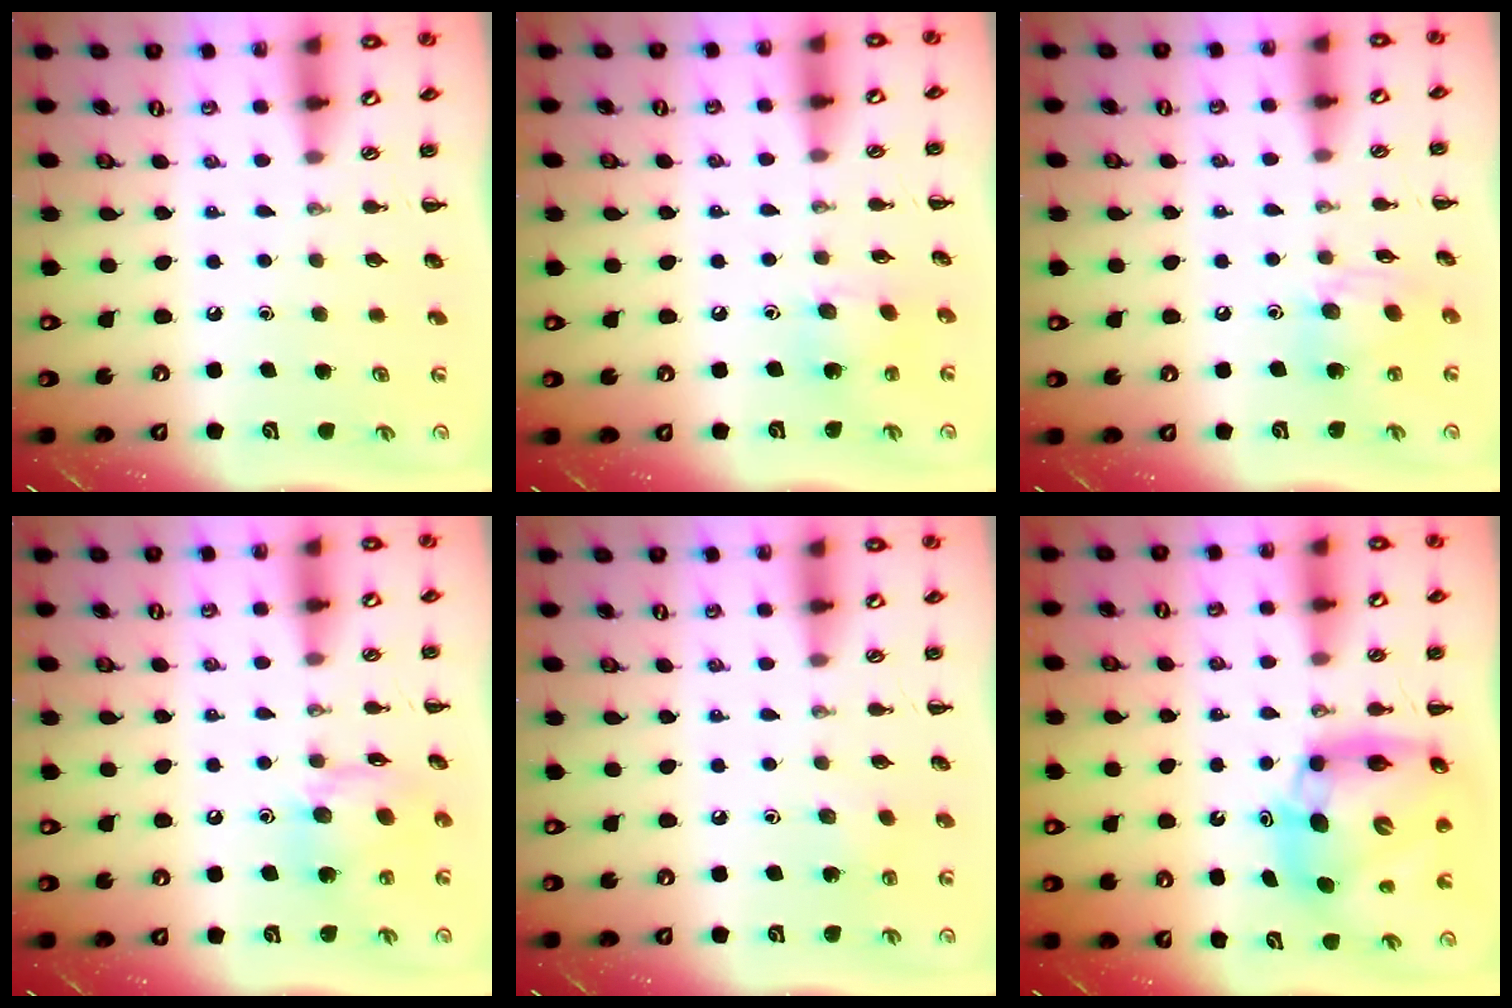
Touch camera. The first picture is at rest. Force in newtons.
{"total": 5.1, "press": 5.0, "slide": 0.7}
{"total": 10.0, "press": 10.0, "slide": 1.1}
{"total": 12.5, "press": 12.4, "slide": 1.7}
{"total": 2.0, "press": 1.8, "slide": 0.7}
{"total": 12.4, "press": 11.9, "slide": 3.5}